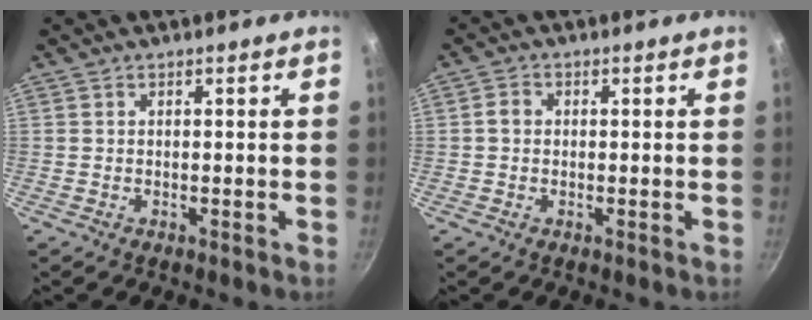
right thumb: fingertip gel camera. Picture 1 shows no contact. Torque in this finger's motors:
{"motor_torque": [-0.24, 0.67, 0.37, -0.30, 0.00]}